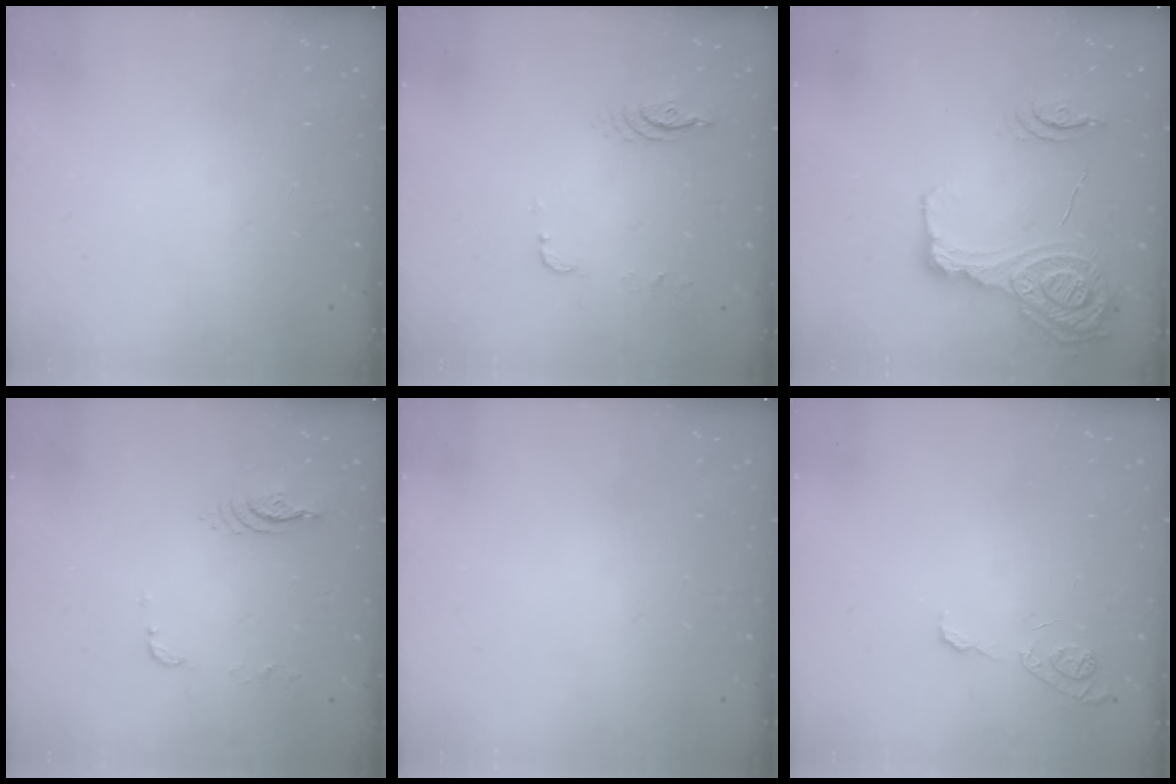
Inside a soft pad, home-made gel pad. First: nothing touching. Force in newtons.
{"total": 5.2, "press": 5.1, "slide": 1.1}
{"total": 16.0, "press": 15.9, "slide": 1.2}
{"total": 6.7, "press": 6.7, "slide": 0.5}
{"total": 0.0}
{"total": 7.6, "press": 7.5, "slide": 0.8}